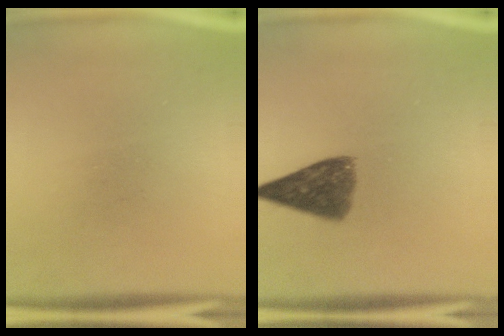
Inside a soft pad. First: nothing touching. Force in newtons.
{"total": 7.6}